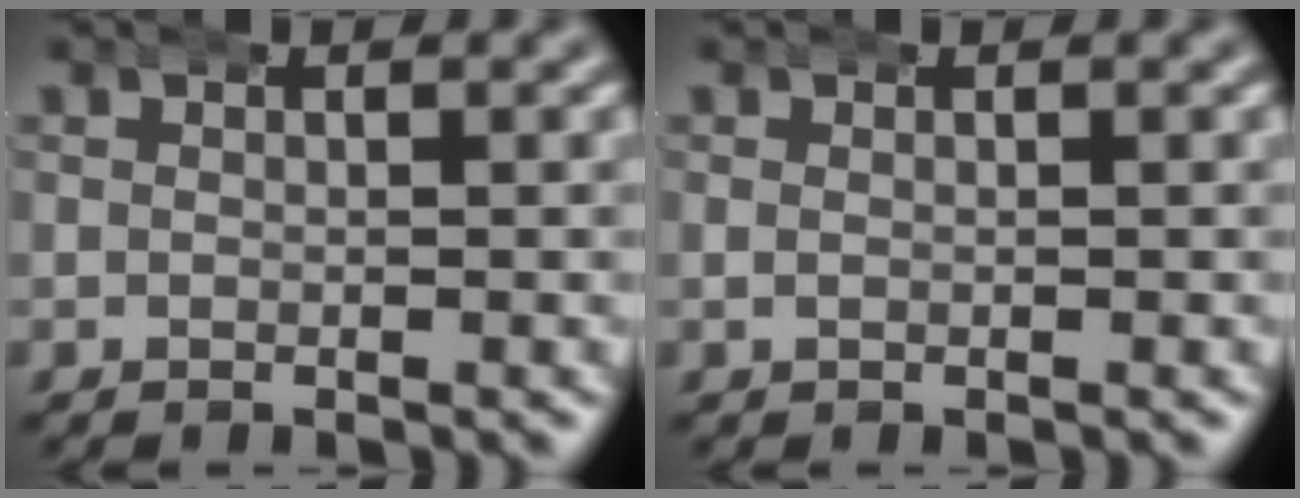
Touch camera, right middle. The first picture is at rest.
{"total": 0.0}